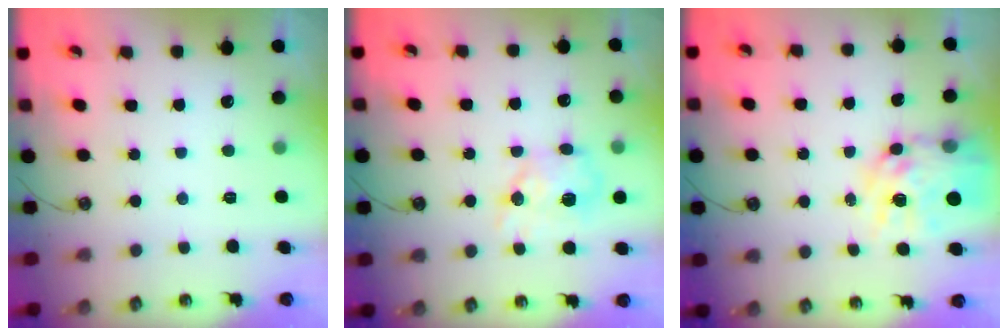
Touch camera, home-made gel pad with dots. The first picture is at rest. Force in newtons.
{"total": 10.9, "press": 10.9, "slide": 0.3}
{"total": 14.2, "press": 14.1, "slide": 1.5}